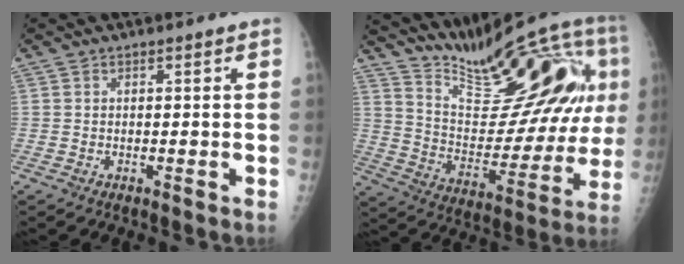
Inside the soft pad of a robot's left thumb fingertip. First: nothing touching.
{"total": 25.5, "force": [12.1, 8.3, 20.9], "torque": [-0.283, -0.033, 0.207]}